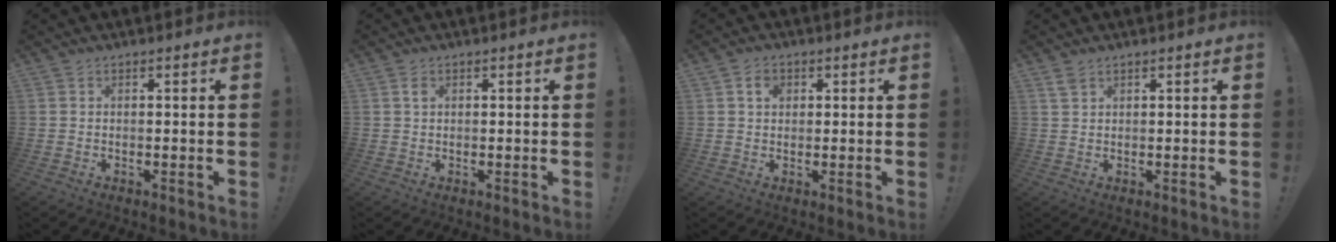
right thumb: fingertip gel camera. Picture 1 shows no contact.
{"total": 1.4, "force": [0.5, 0.8, 1.0], "torque": [-0.007, -0.003, 0.006]}
{"total": 3.8, "force": [1.1, 2.8, 2.3], "torque": [-0.027, 0.001, 0.016]}
{"total": 2.3, "force": [1.5, 1.2, 1.2], "torque": [-0.022, -0.002, 0.029]}